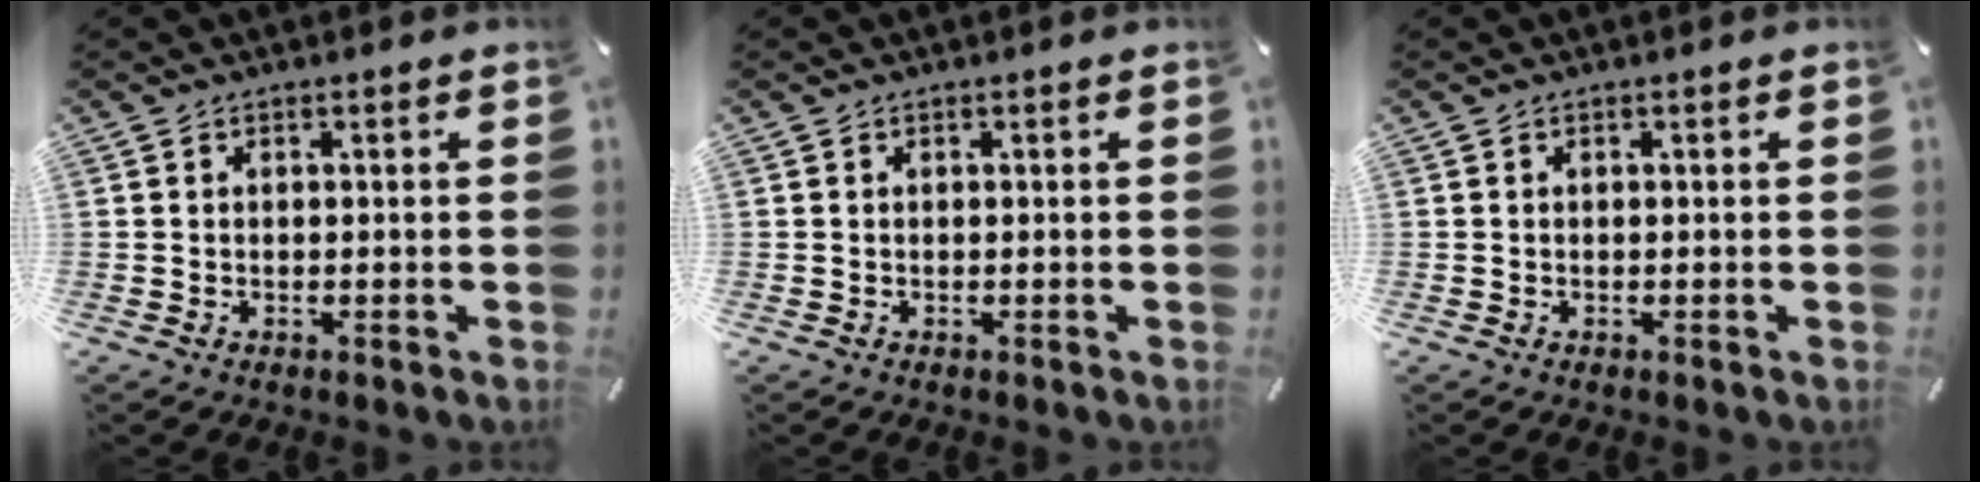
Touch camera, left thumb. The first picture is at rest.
{"total": 0.0}
{"total": 0.0}